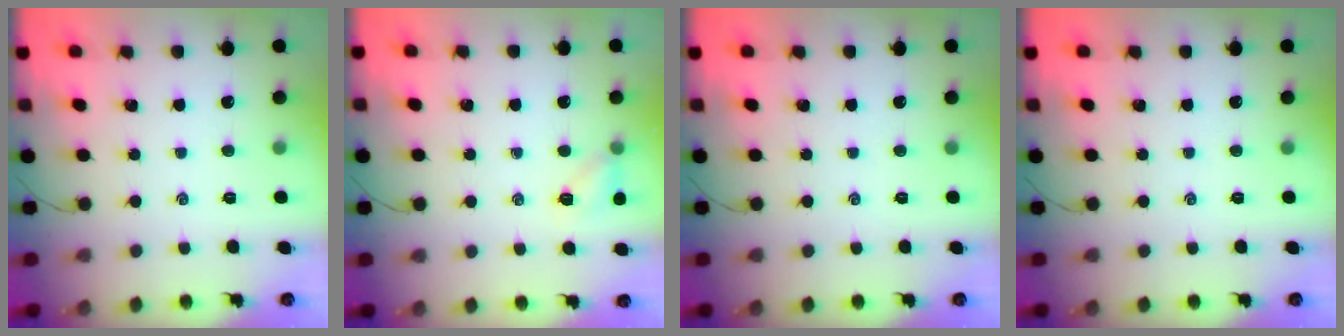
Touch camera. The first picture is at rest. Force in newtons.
{"total": 5.8, "press": 5.7, "slide": 1.3}
{"total": 0.0}
{"total": 0.0}